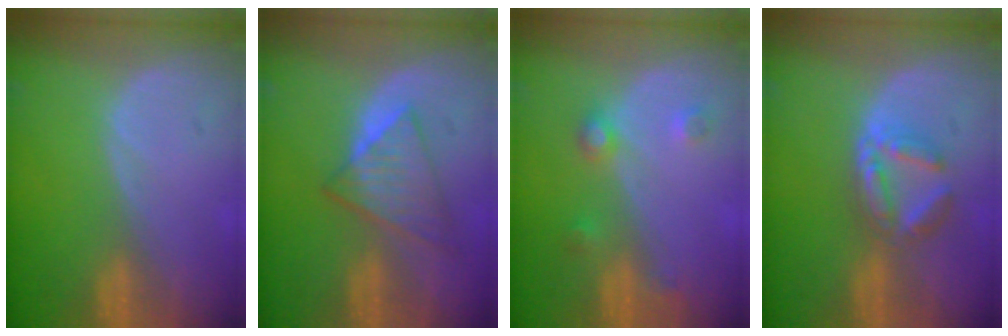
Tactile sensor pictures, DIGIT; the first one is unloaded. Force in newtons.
{"total": 6.0, "press": 5.9, "slide": 0.7}
{"total": 3.8, "press": 3.5, "slide": 1.4}
{"total": 5.5, "press": 5.4, "slide": 1.1}